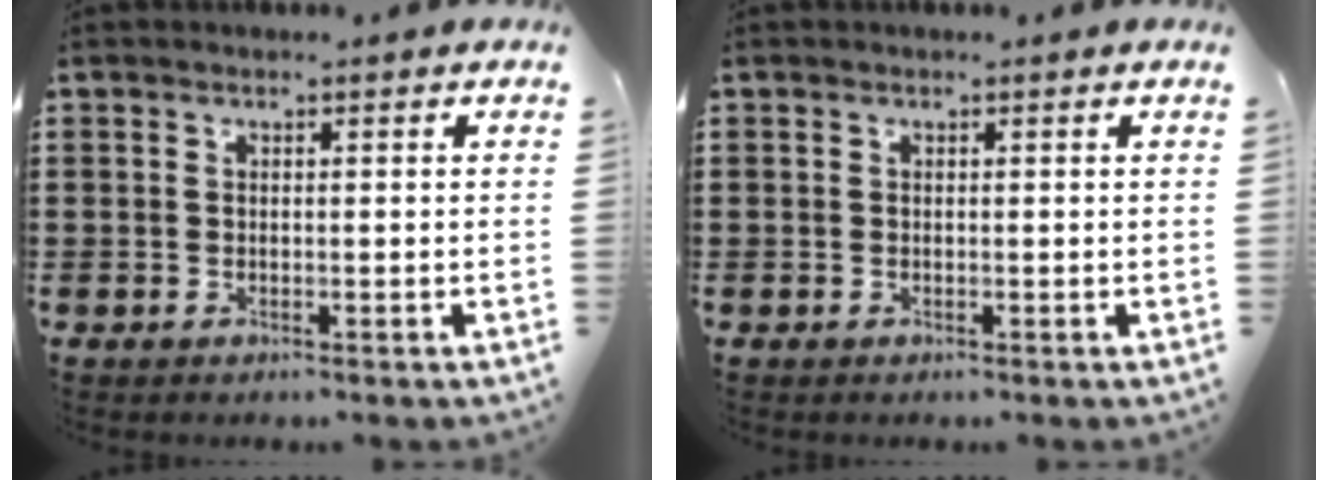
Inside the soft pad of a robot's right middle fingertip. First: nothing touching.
{"total": 0.0}